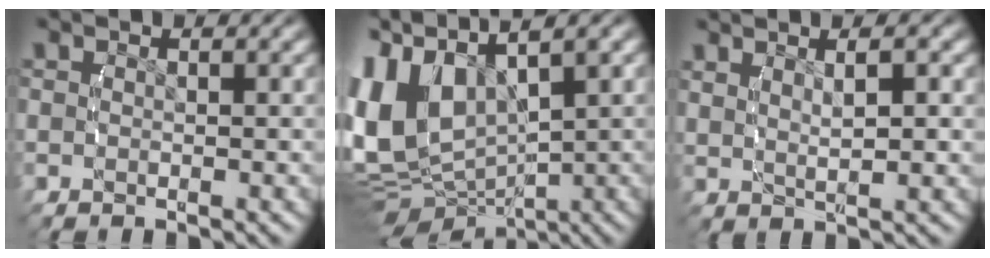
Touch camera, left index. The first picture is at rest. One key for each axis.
{"total": 14.4, "fx": 0.0, "fy": 11.4, "fz": 8.8, "tx": -0.208, "ty": -0.031, "tz": 0.004}
{"total": 3.8, "fx": 2.1, "fy": 0.9, "fz": 3.0, "tx": -0.041, "ty": 0.010, "tz": 0.040}